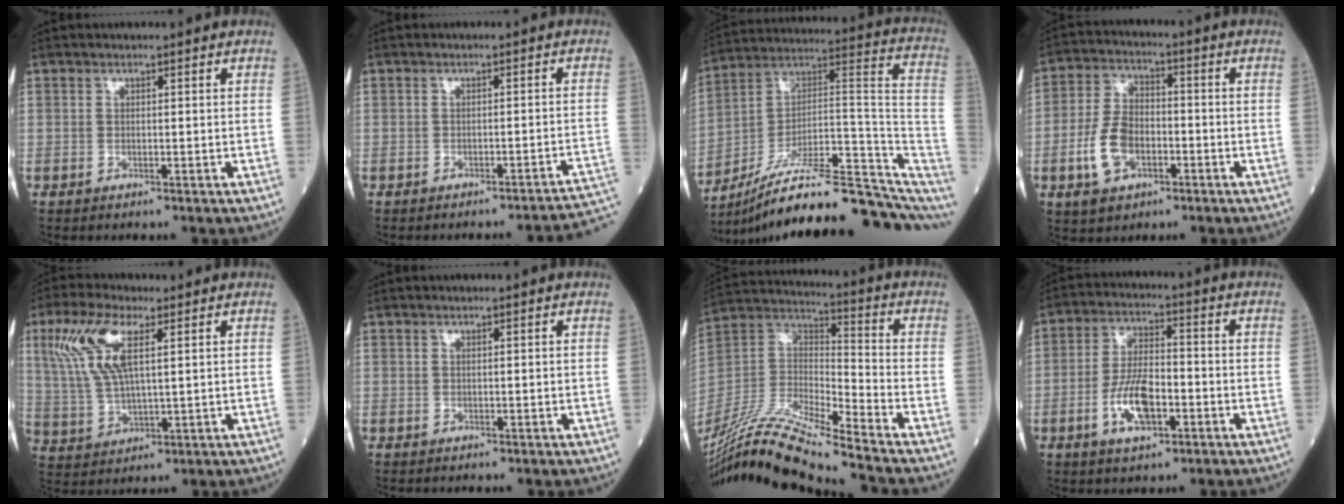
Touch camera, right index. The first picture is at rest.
{"total": 7.4, "force": [-7.1, -1.0, 2.0], "torque": [0.004, 0.003, -0.079]}
{"total": 24.7, "force": [-20.4, 4.1, 13.4], "torque": [-0.142, 0.043, -0.310]}
{"total": 9.1, "force": [-3.0, 5.5, 6.6], "torque": [-0.146, 0.010, -0.054]}
{"total": 10.6, "force": [4.3, 3.1, 9.2], "torque": [-0.217, 0.015, 0.091]}
{"total": 0.0}
{"total": 17.8, "force": [-15.6, -0.8, 8.5], "torque": [-0.178, 0.006, -0.296]}
{"total": 8.7, "force": [-3.0, 3.5, 7.4], "torque": [-0.150, 0.004, -0.054]}